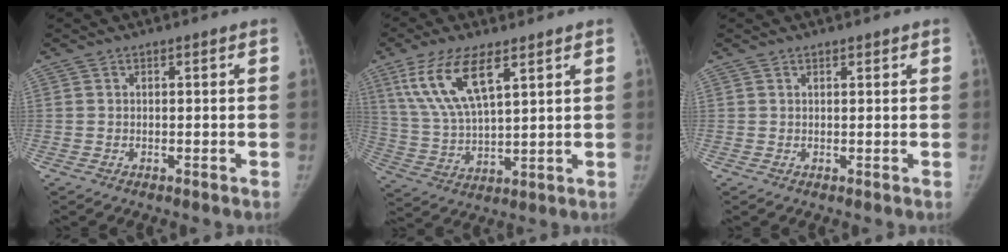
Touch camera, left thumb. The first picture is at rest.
{"total": 13.5, "force": [6.9, 5.0, 10.5], "torque": [-0.204, -0.022, 0.139]}
{"total": 0.7, "force": [0.6, 0.3, 0.2], "torque": [-0.002, -0.004, 0.008]}